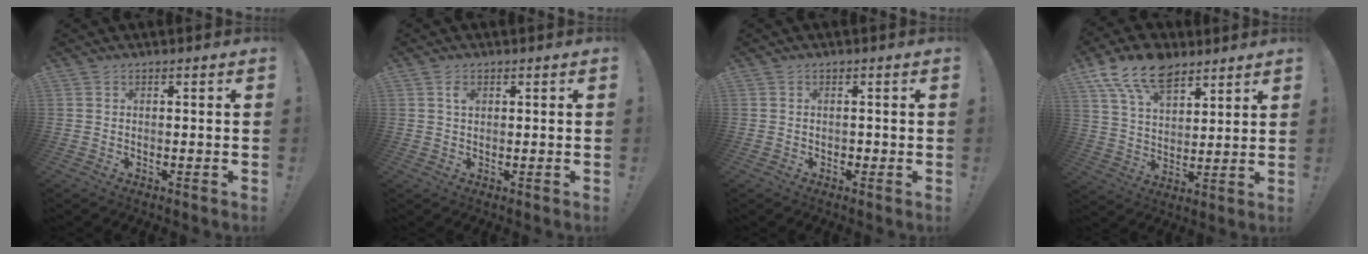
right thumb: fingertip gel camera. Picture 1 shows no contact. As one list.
[{"total": 2.0, "force": [0.7, 1.1, 1.5], "torque": [-0.017, -0.002, 0.009]}, {"total": 1.1, "force": [-0.3, 1.0, 0.2], "torque": [-0.003, 0.002, -0.006]}, {"total": 15.3, "force": [10.0, 8.6, 7.7], "torque": [-0.138, -0.052, 0.187]}]